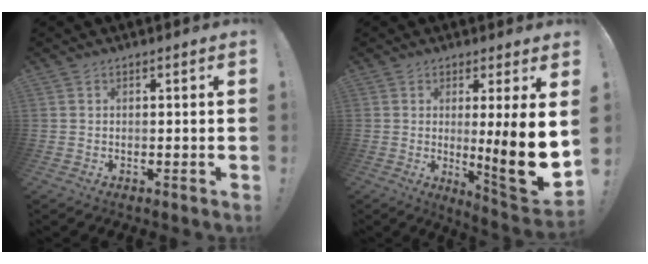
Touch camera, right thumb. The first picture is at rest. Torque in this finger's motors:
{"motor_torque": [1.58, 2.25, 1.53, -0.03, 0.40]}